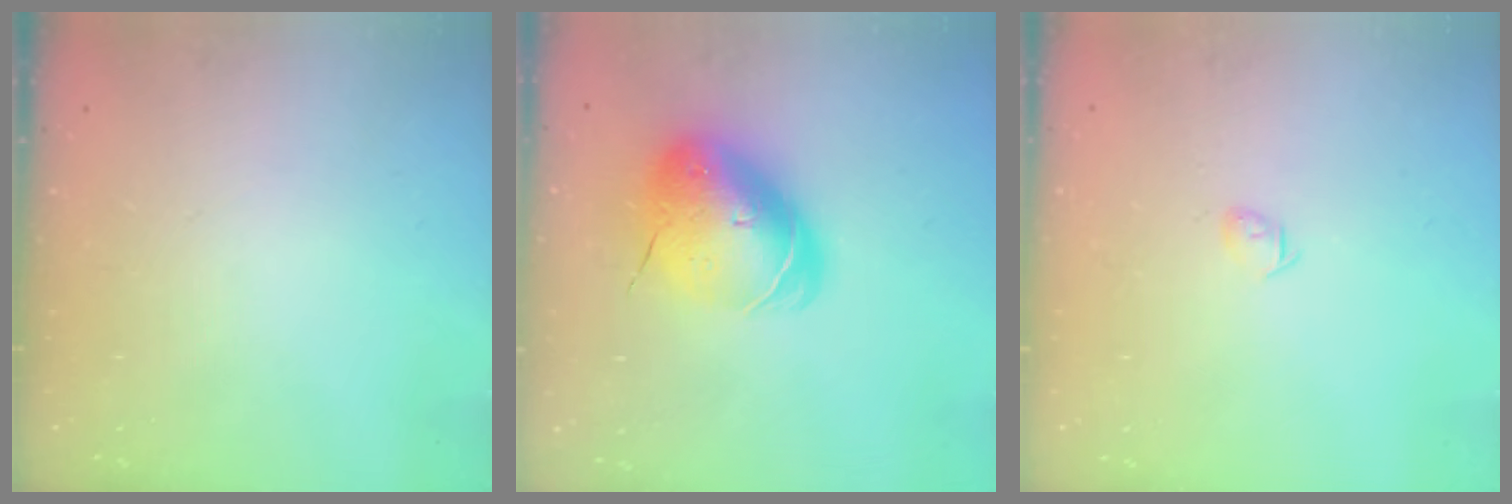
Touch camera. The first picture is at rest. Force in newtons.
{"total": 12.1, "press": 11.9, "slide": 2.2}
{"total": 3.1, "press": 3.0, "slide": 0.8}